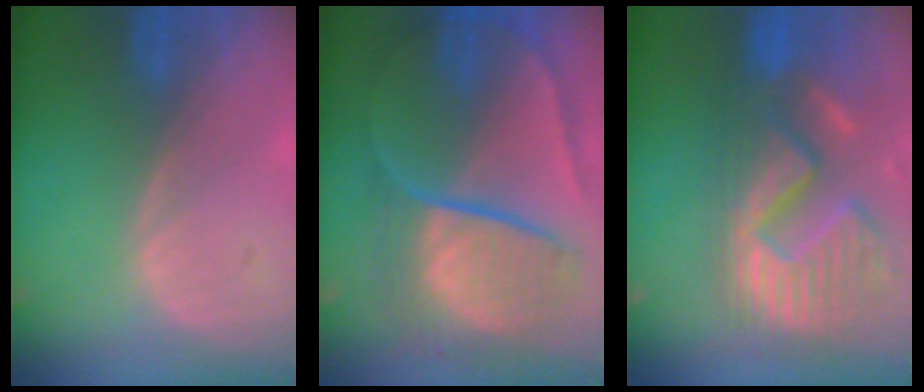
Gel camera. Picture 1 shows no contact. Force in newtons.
{"total": 10.8, "press": 10.7, "slide": 1.1}
{"total": 14.7, "press": 12.3, "slide": 8.2}